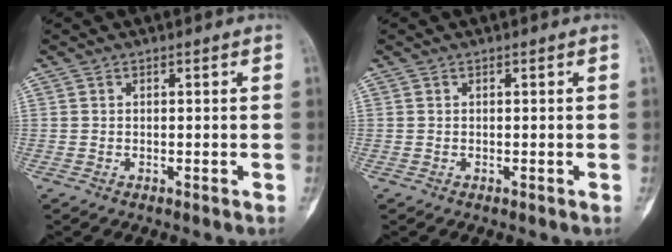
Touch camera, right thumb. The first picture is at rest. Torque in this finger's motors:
{"motor_torque": [0.13, 0.07, -0.03, -0.03, 0.03]}